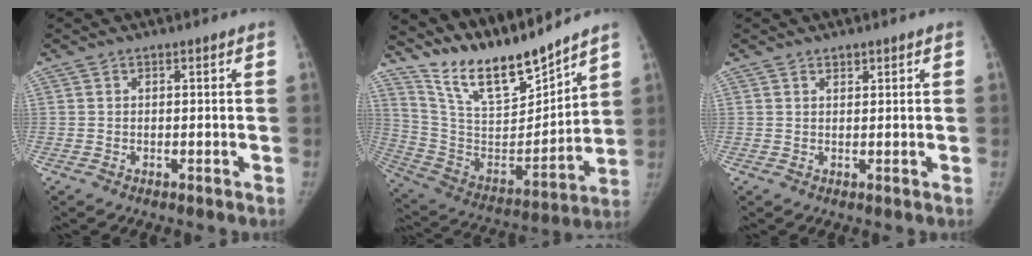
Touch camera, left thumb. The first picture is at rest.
{"total": 18.3, "force": [16.1, 3.9, 7.7], "torque": [-0.102, -0.106, 0.305]}
{"total": 1.2, "force": [0.9, 0.6, 0.4], "torque": [0.000, -0.006, 0.014]}